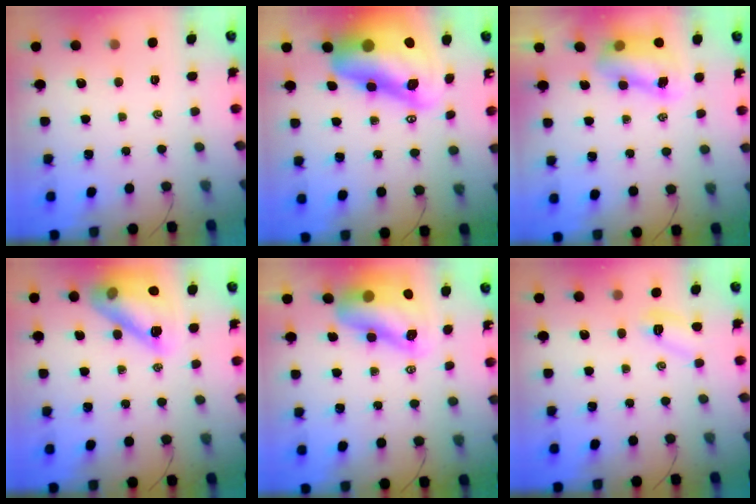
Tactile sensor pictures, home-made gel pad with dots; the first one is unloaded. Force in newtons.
{"total": 22.8, "press": 21.9, "slide": 6.3}
{"total": 8.3, "press": 8.2, "slide": 1.3}
{"total": 17.6, "press": 17.5, "slide": 2.0}
{"total": 14.6, "press": 14.1, "slide": 3.9}
{"total": 4.8, "press": 4.7, "slide": 1.2}